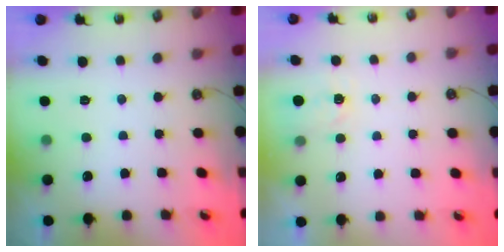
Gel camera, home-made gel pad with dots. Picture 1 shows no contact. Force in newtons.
{"total": 2.9, "press": 2.9, "slide": 0.5}